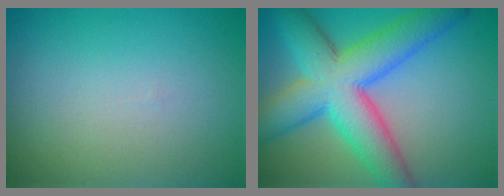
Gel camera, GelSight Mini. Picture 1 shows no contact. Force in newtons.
{"total": 10.8, "press": 10.8, "slide": 0.2}